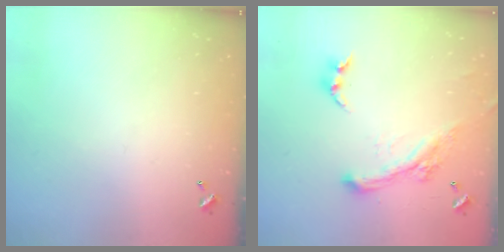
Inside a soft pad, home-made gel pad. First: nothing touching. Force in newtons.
{"total": 3.2, "press": 2.9, "slide": 1.2}